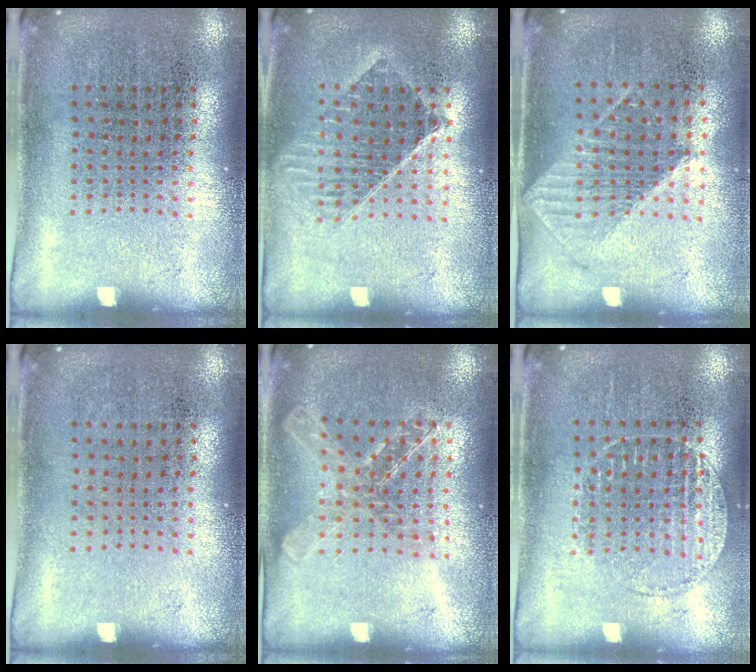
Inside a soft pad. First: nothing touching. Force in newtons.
{"total": 1.4, "press": 1.2, "slide": 0.7}
{"total": 1.1, "press": 1.0, "slide": 0.3}
{"total": 0.0}
{"total": 1.5, "press": 1.3, "slide": 0.6}
{"total": 1.1, "press": 1.1, "slide": 0.4}